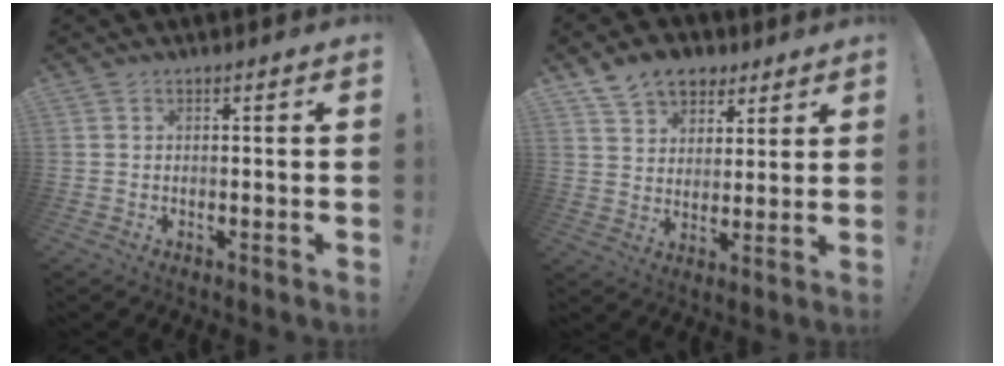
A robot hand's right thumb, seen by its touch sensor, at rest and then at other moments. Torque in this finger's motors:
{"motor_torque": [0.13, 0.16, 0.30, 0.28, 0.01]}